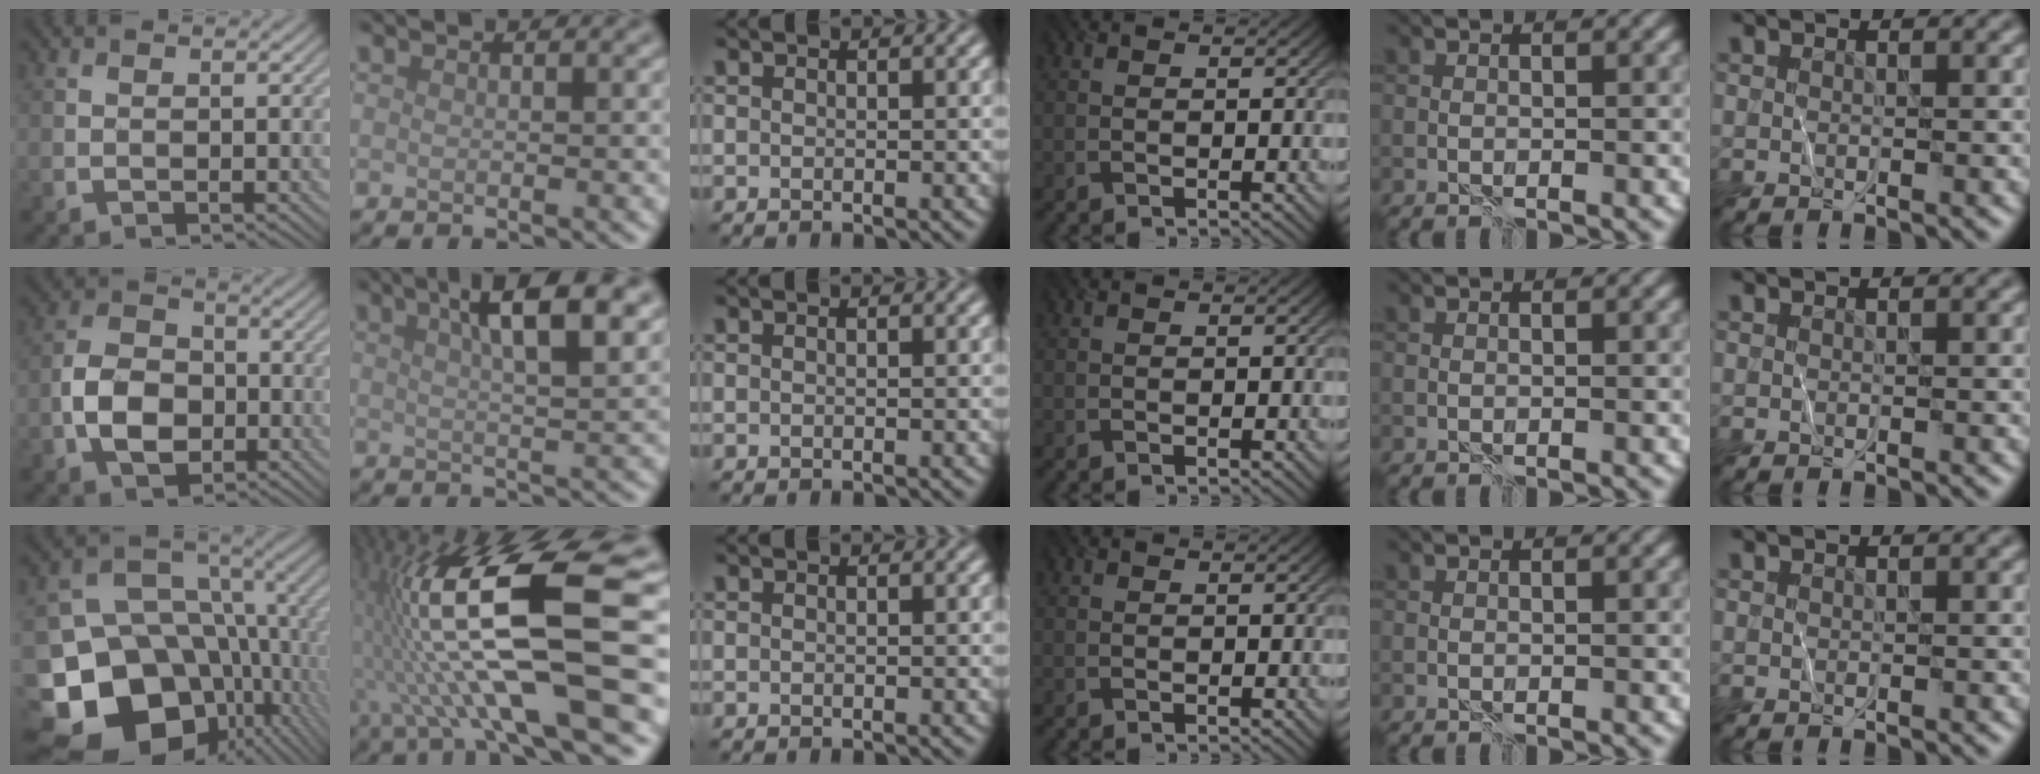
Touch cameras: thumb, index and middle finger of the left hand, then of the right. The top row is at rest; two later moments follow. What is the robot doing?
{"motion": "wrap", "object": "plastic wrap"}